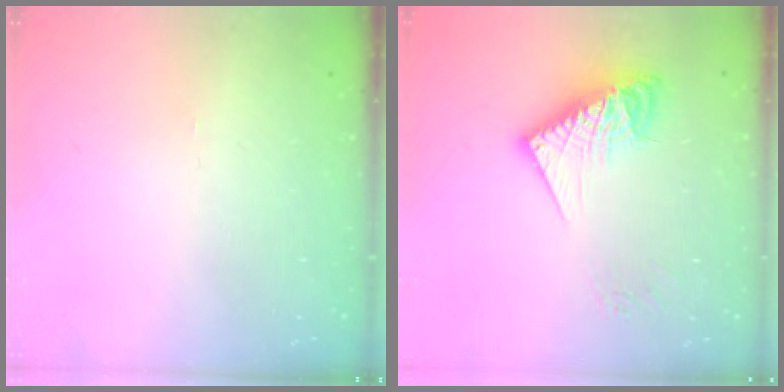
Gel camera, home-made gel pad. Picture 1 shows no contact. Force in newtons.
{"total": 14.3, "press": 14.2, "slide": 1.4}